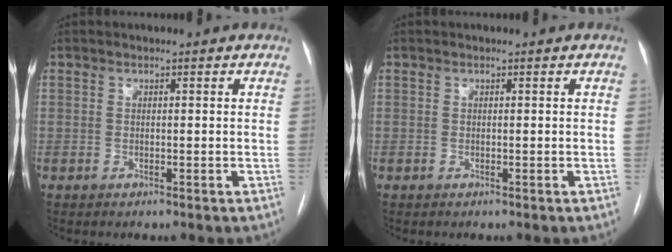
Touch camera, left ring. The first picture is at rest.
{"total": 0.0}